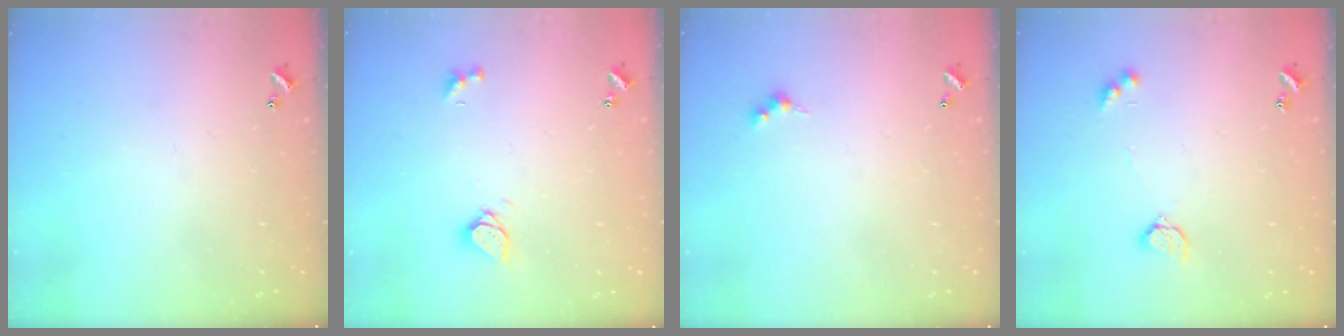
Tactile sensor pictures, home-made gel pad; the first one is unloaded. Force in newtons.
{"total": 2.9, "press": 2.9, "slide": 0.2}
{"total": 2.4, "press": 2.4, "slide": 0.4}
{"total": 4.1, "press": 4.1, "slide": 0.3}